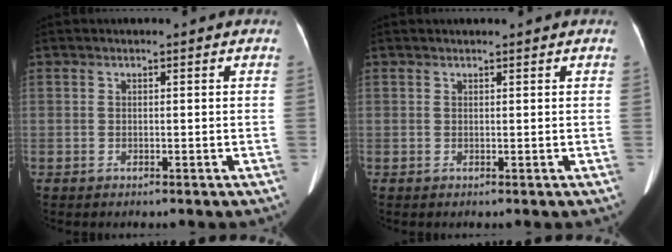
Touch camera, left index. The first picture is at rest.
{"total": 0.9, "force": [0.8, 0.1, 0.4], "torque": [-0.005, 0.013, 0.014]}